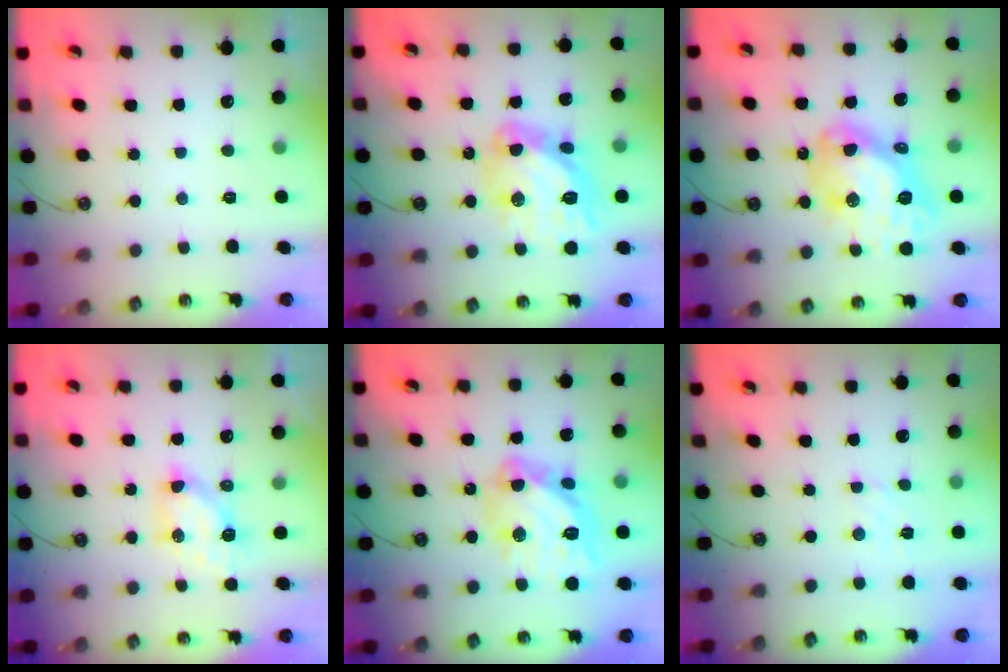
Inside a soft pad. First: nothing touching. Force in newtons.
{"total": 16.9, "press": 16.8, "slide": 2.0}
{"total": 18.4, "press": 18.3, "slide": 1.9}
{"total": 6.7, "press": 6.7, "slide": 0.7}
{"total": 16.9, "press": 16.8, "slide": 1.6}
{"total": 2.5, "press": 2.4, "slide": 0.5}